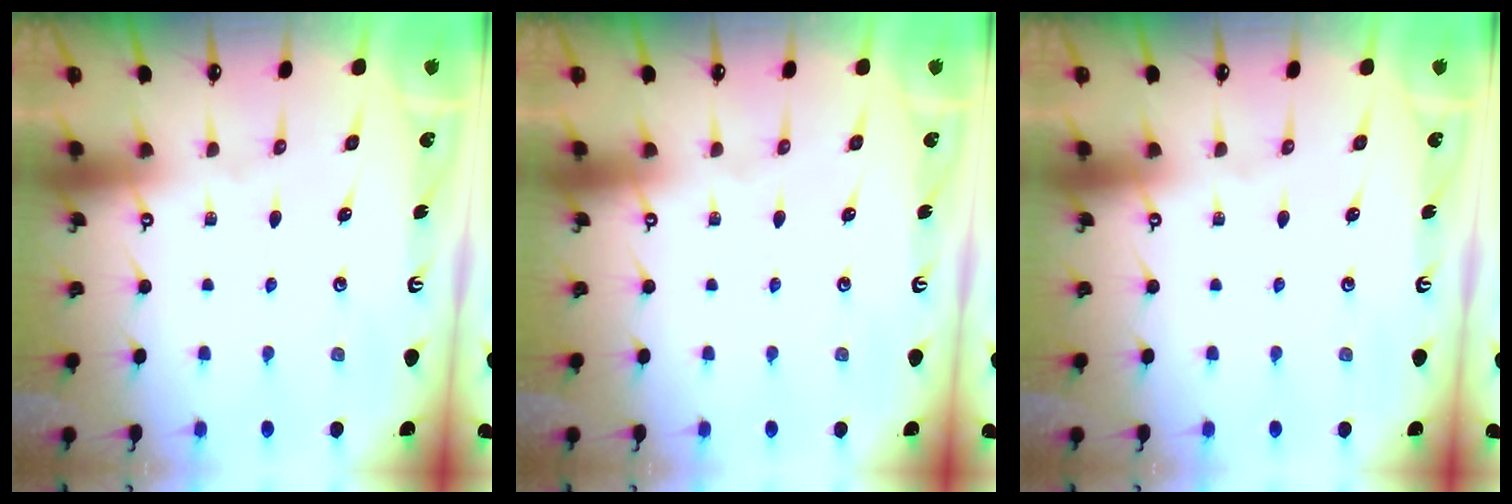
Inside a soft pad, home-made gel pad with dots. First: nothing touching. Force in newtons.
{"total": 0.0}
{"total": 0.0}